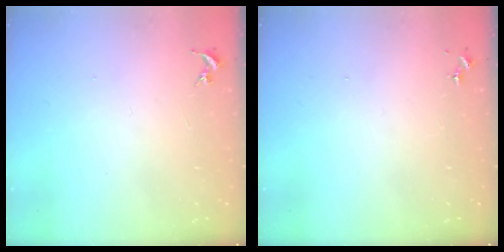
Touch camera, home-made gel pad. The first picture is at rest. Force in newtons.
{"total": 0.0}